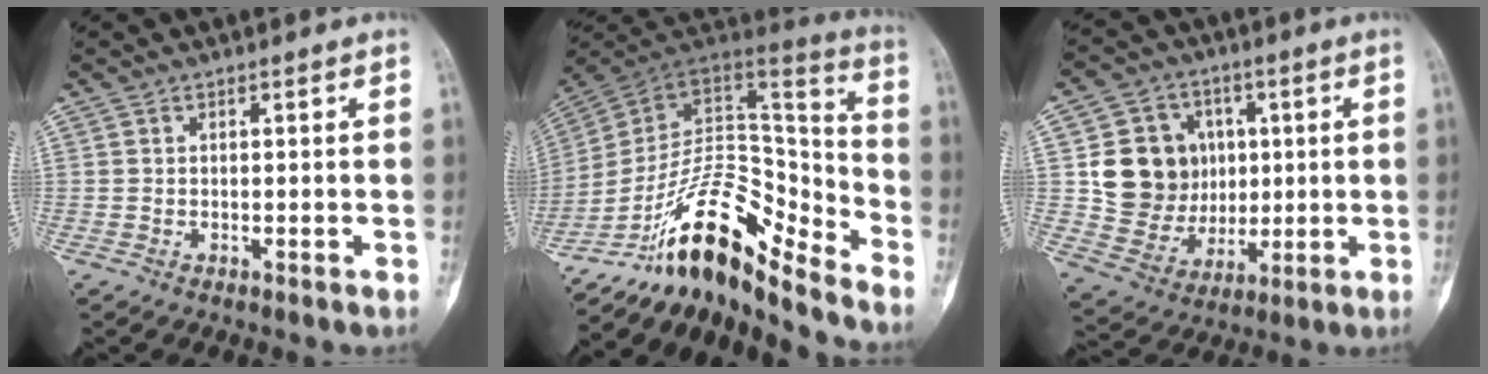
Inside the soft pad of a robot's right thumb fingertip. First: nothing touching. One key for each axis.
{"total": 19.1, "fx": -14.0, "fy": 6.6, "fz": 11.1, "tx": -0.149, "ty": 0.133, "tz": -0.243}
{"total": 14.5, "fx": 2.2, "fy": 12.9, "fz": 6.2, "tx": -0.061, "ty": 0.001, "tz": 0.055}